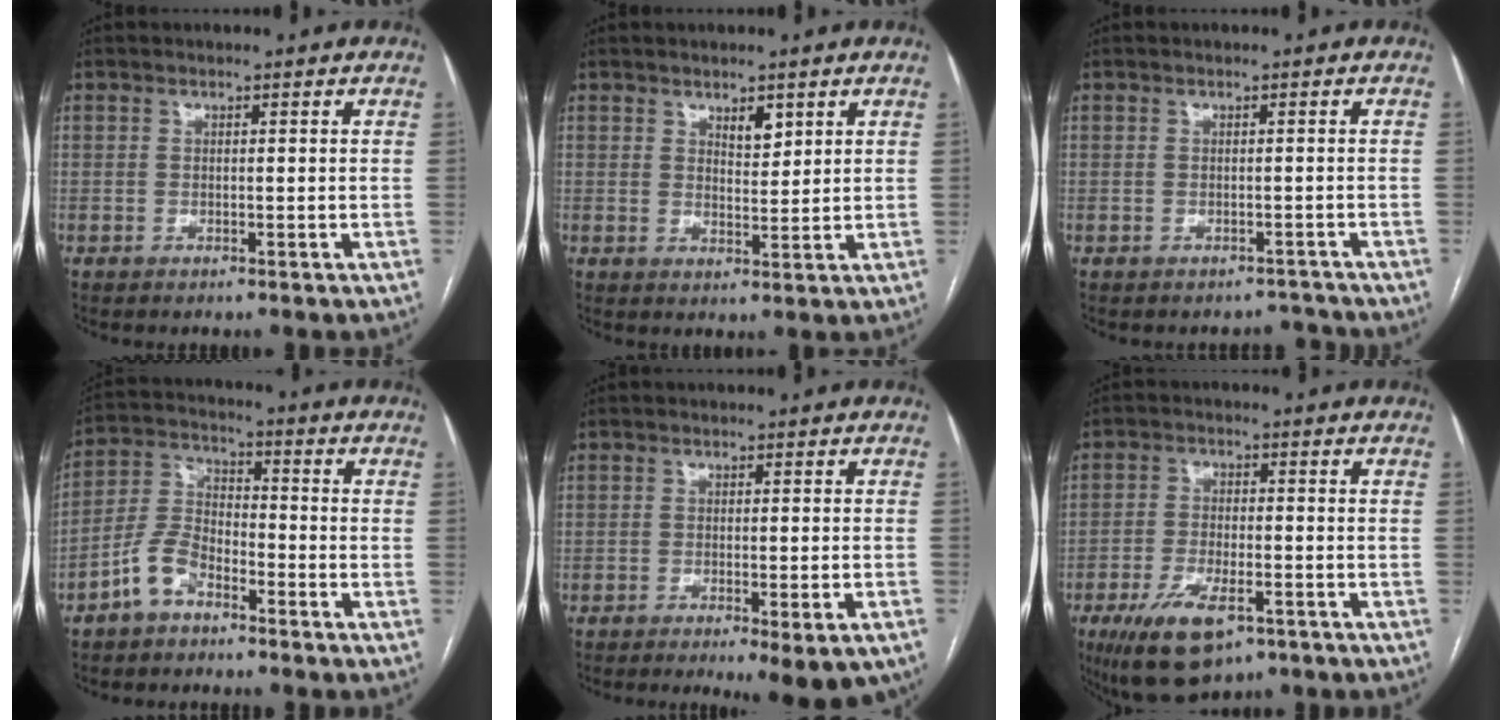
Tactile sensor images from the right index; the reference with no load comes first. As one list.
[{"total": 3.0, "force": [1.8, 1.3, 2.0], "torque": [-0.031, -0.003, 0.035]}, {"total": 1.7, "force": [-1.4, 0.5, -0.8], "torque": [0.019, 0.003, -0.015]}, {"total": 7.1, "force": [-4.6, 3.7, 4.1], "torque": [-0.102, 0.015, -0.095]}, {"total": 7.3, "force": [-4.3, 1.2, 5.8], "torque": [-0.065, -0.013, -0.056]}, {"total": 10.6, "force": [-6.1, 4.1, 7.7], "torque": [-0.144, -0.017, -0.098]}]